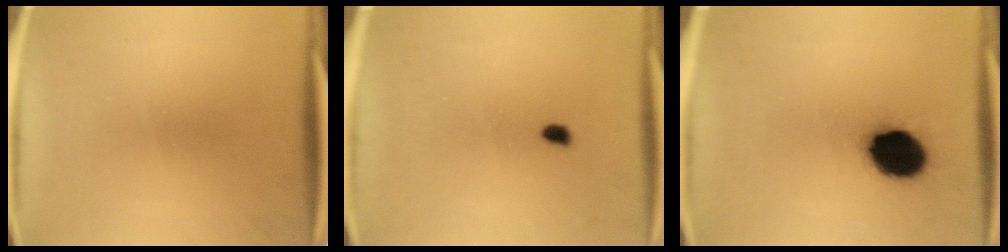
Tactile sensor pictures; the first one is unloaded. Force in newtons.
{"total": 0.8}
{"total": 13.0}